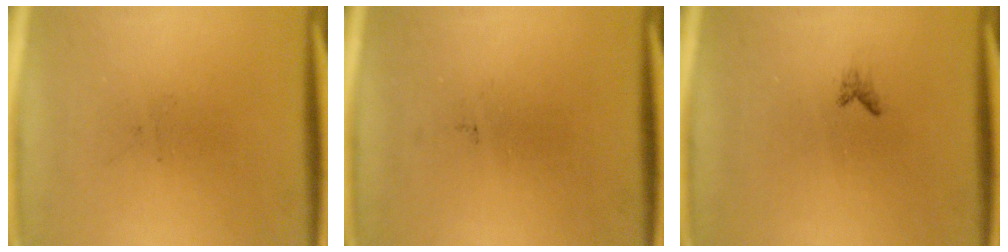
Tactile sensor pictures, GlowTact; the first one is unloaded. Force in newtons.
{"total": 0.0}
{"total": 0.6}